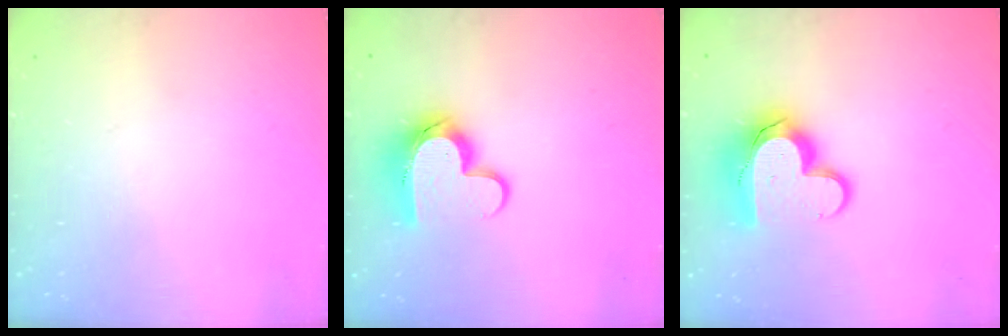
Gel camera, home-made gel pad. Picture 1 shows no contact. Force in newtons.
{"total": 12.4, "press": 12.3, "slide": 1.0}
{"total": 14.1, "press": 14.0, "slide": 1.2}